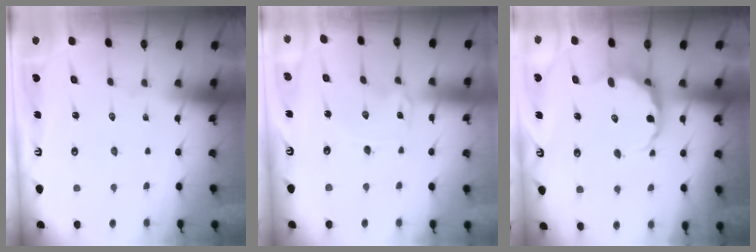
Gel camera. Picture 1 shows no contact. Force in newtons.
{"total": 0.8, "press": 0.8, "slide": 0.1}
{"total": 6.2, "press": 6.0, "slide": 1.6}